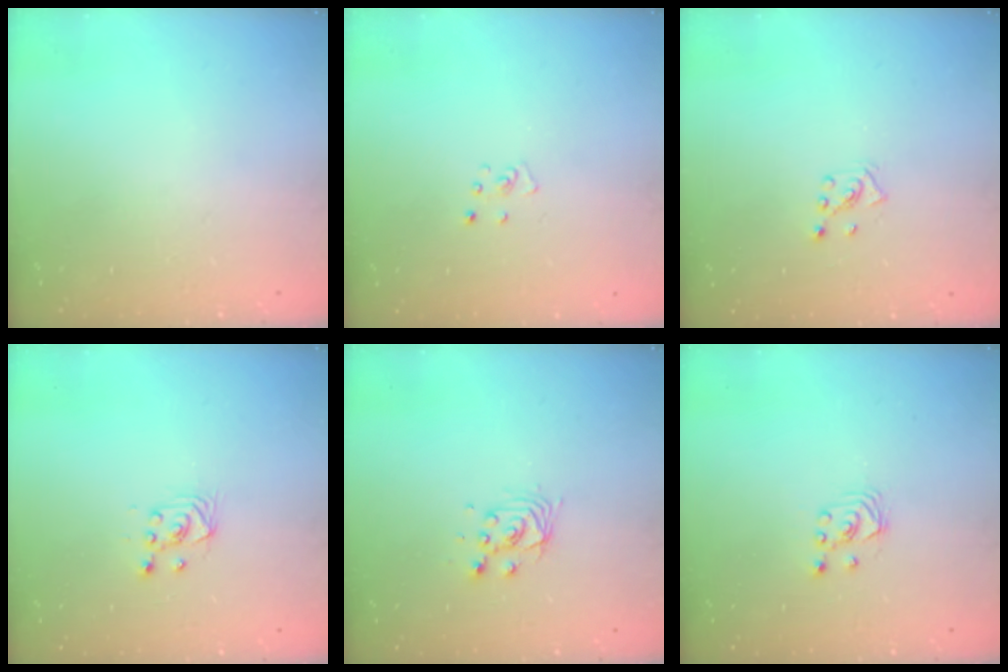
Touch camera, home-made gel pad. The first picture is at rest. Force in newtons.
{"total": 3.2, "press": 3.2, "slide": 0.4}
{"total": 2.8, "press": 2.8, "slide": 0.2}
{"total": 2.9, "press": 2.6, "slide": 1.3}
{"total": 5.3, "press": 5.3, "slide": 0.4}
{"total": 1.8, "press": 1.8, "slide": 0.2}